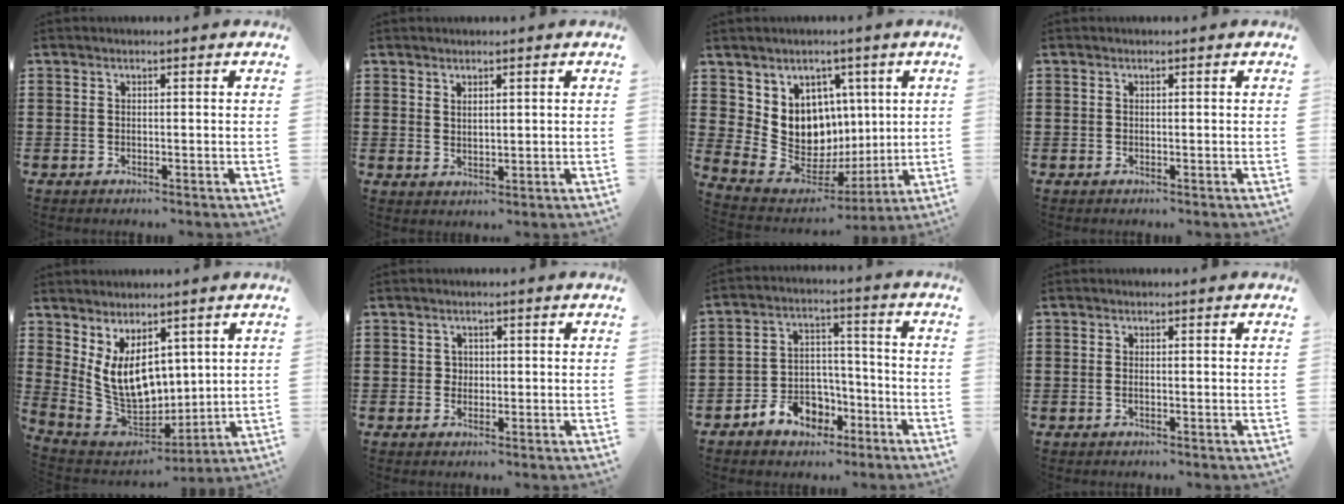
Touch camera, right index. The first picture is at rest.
{"total": 1.4, "force": [1.2, 0.4, 0.5], "torque": [-0.010, 0.001, 0.022]}
{"total": 10.1, "force": [2.2, 9.4, 3.0], "torque": [-0.100, -0.042, 0.049]}
{"total": 0.0}
{"total": 10.3, "force": [3.0, 6.9, 7.0], "torque": [-0.171, -0.021, 0.060]}
{"total": 1.4, "force": [0.2, 1.3, 0.4], "torque": [-0.012, 0.007, 0.004]}
{"total": 6.1, "force": [-3.7, 4.5, 1.6], "torque": [-0.037, 0.026, -0.068]}
{"total": 0.6, "force": [-0.3, -0.1, 0.4], "torque": [-0.009, -0.004, -0.005]}